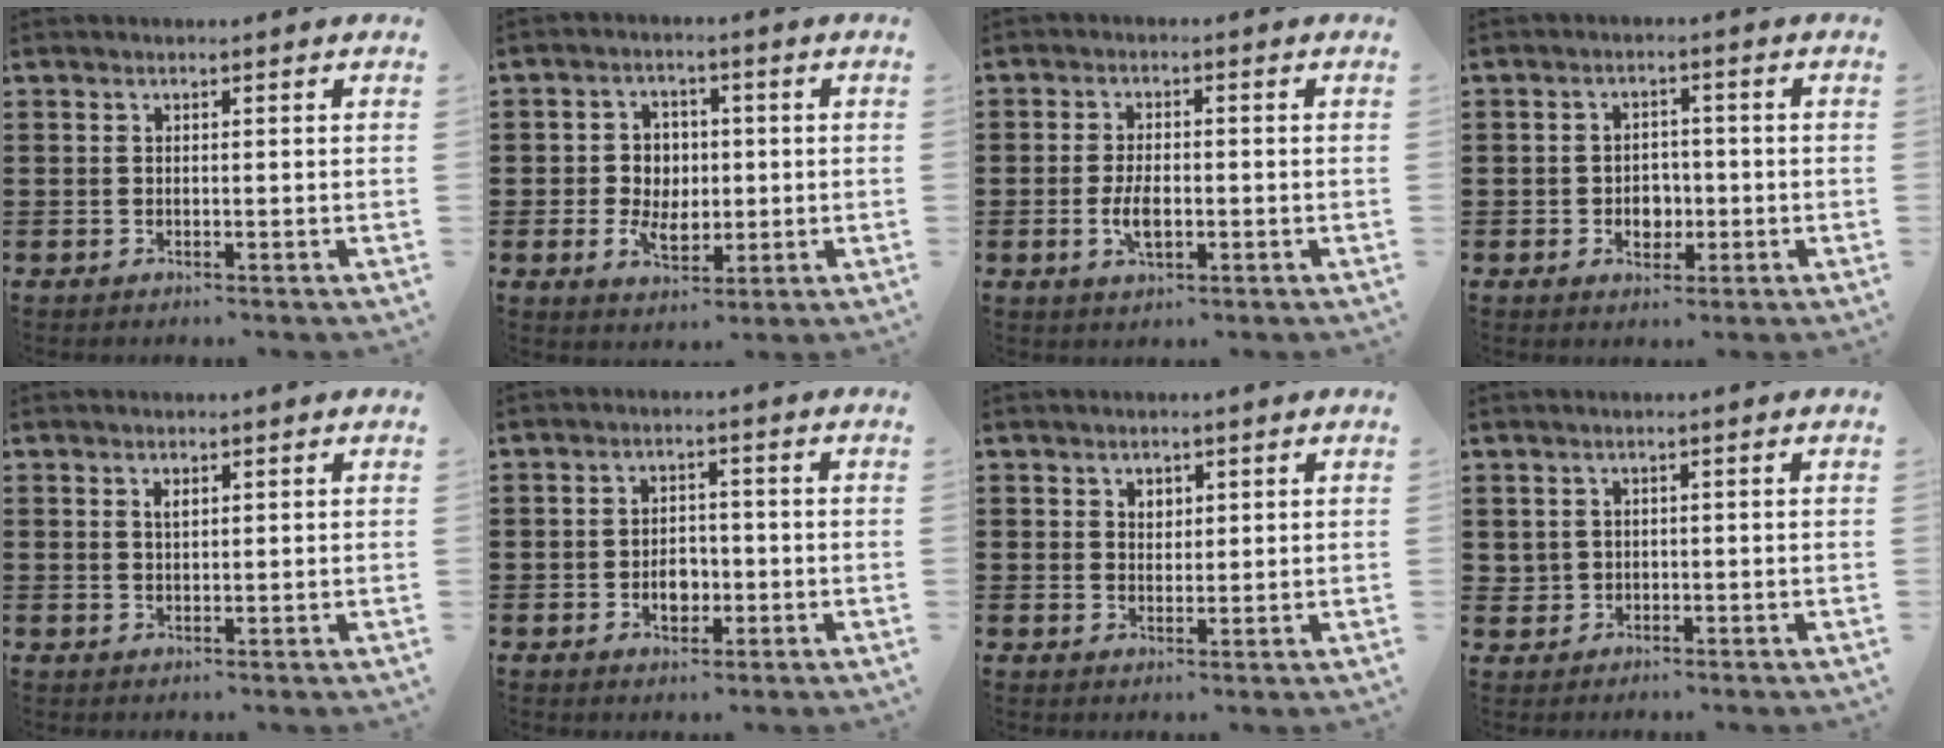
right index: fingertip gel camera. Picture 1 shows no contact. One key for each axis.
{"total": 5.5, "fx": -0.4, "fy": 4.6, "fz": 3.0, "tx": -0.062, "ty": 0.011, "tz": -0.011}
{"total": 4.3, "fx": -0.9, "fy": 1.8, "fz": 3.8, "tx": -0.089, "ty": -0.008, "tz": -0.019}
{"total": 3.1, "fx": -0.8, "fy": 2.5, "fz": 1.7, "tx": -0.024, "ty": -0.005, "tz": -0.020}
{"total": 1.1, "fx": 0.5, "fy": 0.4, "fz": 0.8, "tx": -0.019, "ty": 0.002, "tz": 0.009}
{"total": 3.8, "fx": -1.1, "fy": 2.5, "fz": 2.5, "tx": -0.036, "ty": -0.007, "tz": -0.023}
{"total": 1.7, "fx": 1.0, "fy": 1.2, "fz": 0.5, "tx": -0.014, "ty": 0.005, "tz": 0.019}
{"total": 1.1, "fx": -0.1, "fy": 1.1, "fz": 0.1, "tx": -0.008, "ty": 0.004, "tz": -0.004}